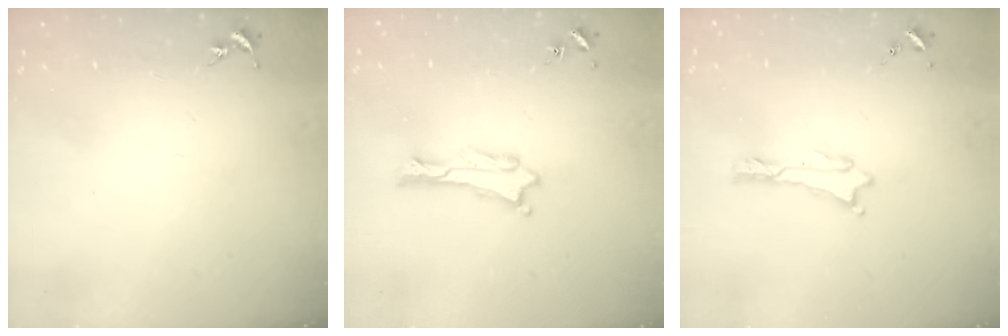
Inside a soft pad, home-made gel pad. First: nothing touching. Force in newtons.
{"total": 0.6, "press": 0.6, "slide": 0.1}
{"total": 0.0}